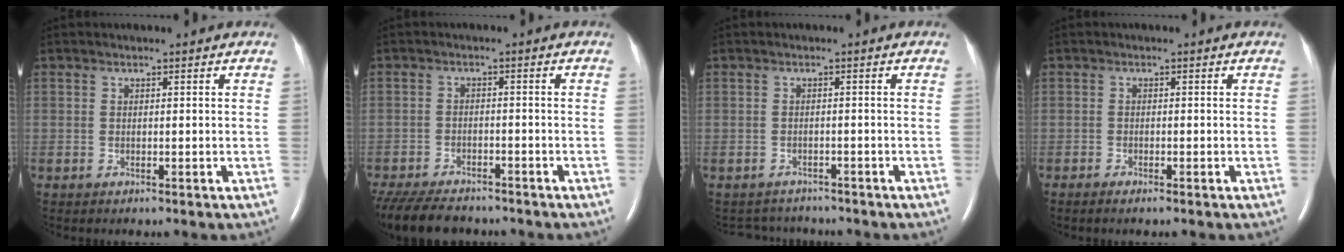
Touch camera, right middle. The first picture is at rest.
{"total": 12.3, "force": [-10.4, 3.8, 5.3], "torque": [-0.115, -0.018, -0.158]}
{"total": 3.9, "force": [-3.8, 0.9, -0.2], "torque": [0.005, 0.001, -0.054]}
{"total": 1.2, "force": [-0.9, 0.0, 0.8], "torque": [-0.011, -0.002, -0.014]}